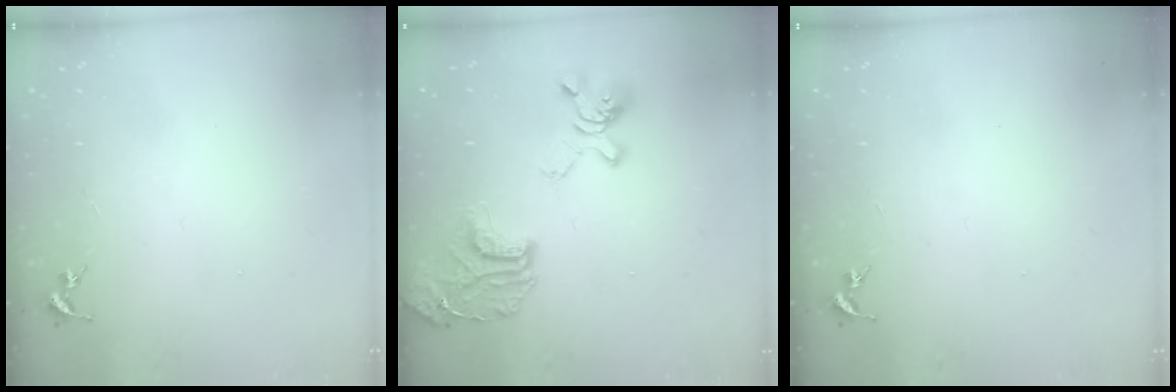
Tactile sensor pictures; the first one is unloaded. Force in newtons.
{"total": 20.9, "press": 20.8, "slide": 2.0}
{"total": 0.0}